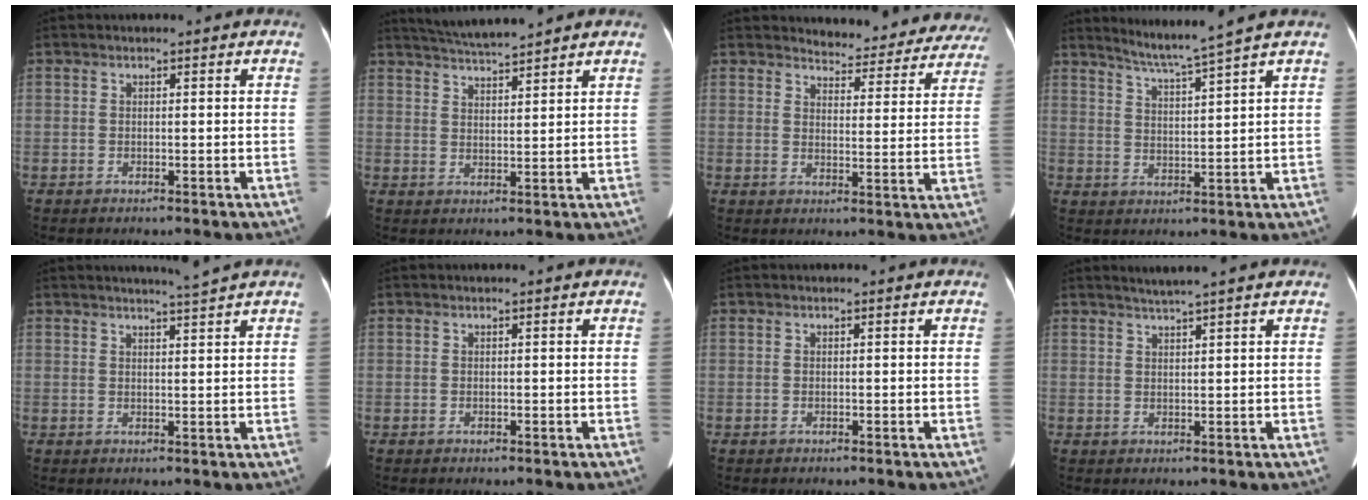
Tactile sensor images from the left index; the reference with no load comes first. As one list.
[{"total": 6.6, "force": [6.2, -0.6, 2.3], "torque": [-0.049, 0.017, 0.107]}, {"total": 15.2, "force": [14.5, 3.9, 2.3], "torque": [0.007, -0.040, 0.146]}, {"total": 6.1, "force": [5.2, -2.2, 2.2], "torque": [-0.045, -0.014, 0.098]}, {"total": 2.9, "force": [2.5, -1.3, 0.7], "torque": [-0.011, -0.014, 0.040]}, {"total": 0.0}, {"total": 0.0}, {"total": 4.1, "force": [3.5, -0.8, 1.9], "torque": [-0.031, 0.016, 0.053]}]